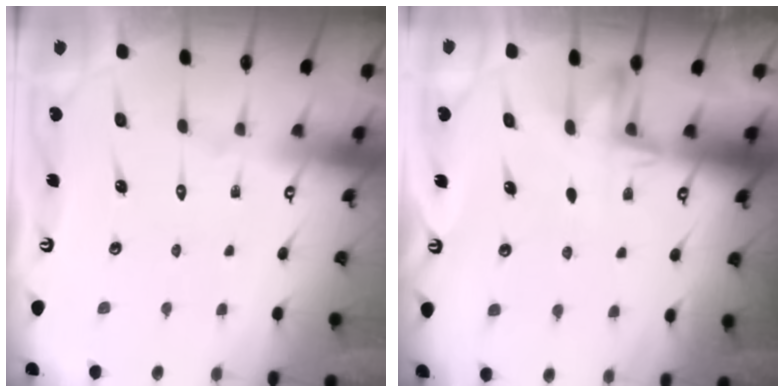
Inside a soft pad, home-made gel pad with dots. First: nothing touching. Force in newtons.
{"total": 6.1, "press": 6.0, "slide": 1.2}